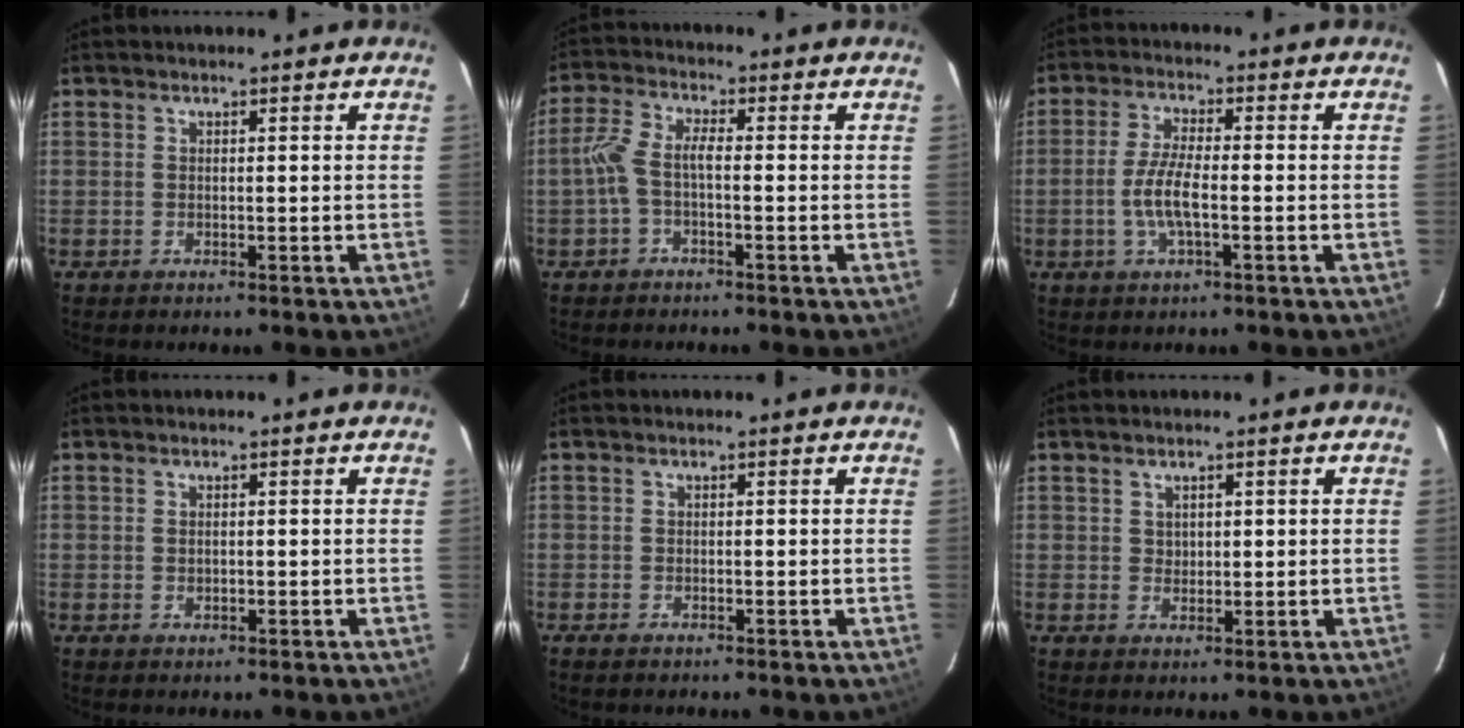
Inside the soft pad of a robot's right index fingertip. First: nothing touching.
{"total": 4.5, "force": [-1.4, 1.2, 4.1], "torque": [-0.097, 0.011, -0.030]}
{"total": 6.4, "force": [-1.6, 1.4, 6.1], "torque": [-0.127, -0.001, -0.034]}
{"total": 0.9, "force": [0.0, 0.7, 0.6], "torque": [-0.011, 0.001, 0.001]}
{"total": 1.1, "force": [-0.8, 0.5, 0.4], "torque": [-0.009, -0.003, -0.018]}
{"total": 1.8, "force": [0.8, 1.5, 0.6], "torque": [-0.005, 0.005, 0.016]}